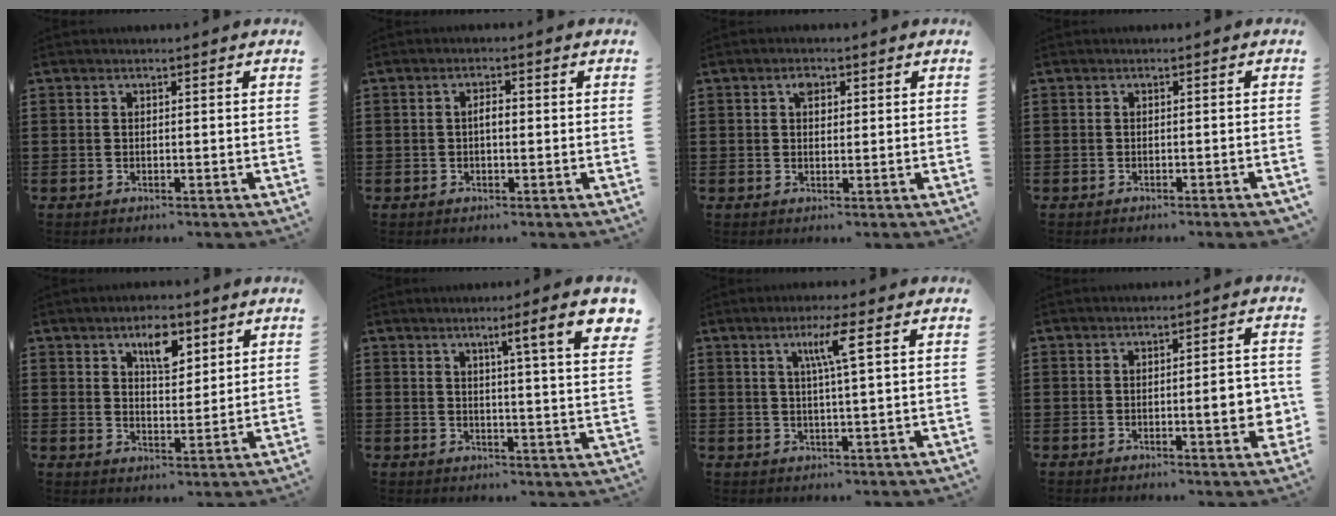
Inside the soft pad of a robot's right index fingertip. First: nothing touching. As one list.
[{"total": 1.9, "force": [-0.1, 0.7, 1.8], "torque": [-0.033, 0.002, -0.003]}, {"total": 2.1, "force": [0.9, 1.3, 1.4], "torque": [-0.023, 0.003, 0.013]}, {"total": 0.9, "force": [-0.8, -0.1, 0.4], "torque": [-0.008, -0.003, -0.015]}, {"total": 5.9, "force": [3.4, 2.7, 4.0], "torque": [-0.064, 0.000, 0.054]}, {"total": 7.5, "force": [3.7, 0.0, 6.6], "torque": [-0.102, -0.022, 0.051]}, {"total": 5.4, "force": [2.1, -0.2, 5.0], "torque": [-0.103, 0.000, 0.029]}, {"total": 5.5, "force": [-0.8, 1.1, 5.3], "torque": [-0.064, -0.012, -0.017]}]